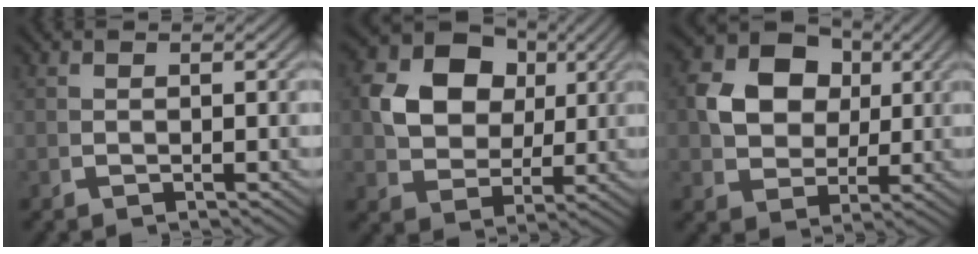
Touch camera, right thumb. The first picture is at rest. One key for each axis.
{"total": 9.9, "fx": 2.4, "fy": 7.6, "fz": 6.0, "tx": -0.145, "ty": -0.028, "tz": 0.058}
{"total": 8.9, "fx": 2.2, "fy": 6.8, "fz": 5.2, "tx": -0.128, "ty": -0.024, "tz": 0.053}